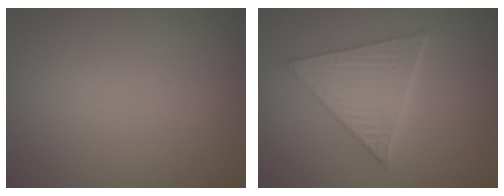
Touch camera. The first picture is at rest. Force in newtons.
{"total": 6.1, "press": 4.4, "slide": 4.2}